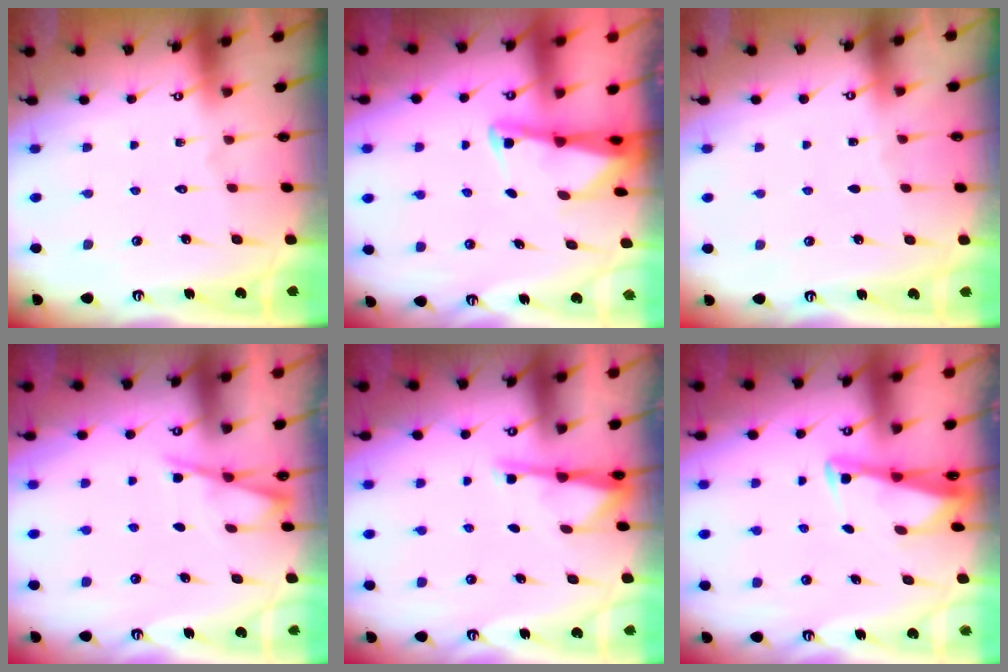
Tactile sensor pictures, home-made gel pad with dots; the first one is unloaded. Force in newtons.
{"total": 2.3, "press": 2.3, "slide": 0.4}
{"total": 2.4, "press": 2.4, "slide": 0.3}
{"total": 4.7, "press": 4.7, "slide": 0.7}
{"total": 2.8, "press": 2.8, "slide": 0.5}
{"total": 2.8, "press": 2.8, "slide": 0.3}